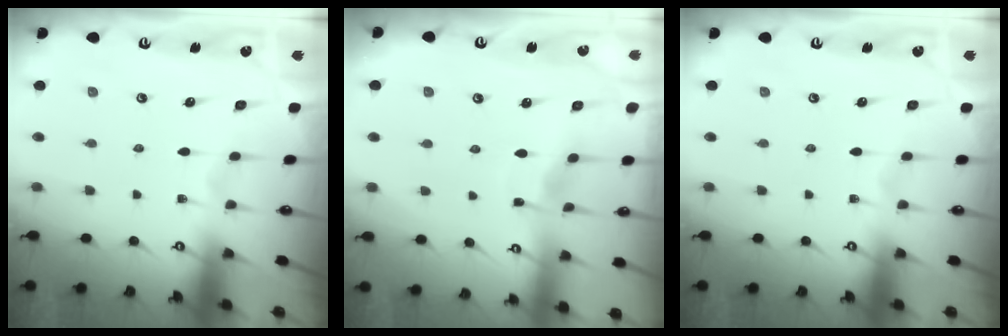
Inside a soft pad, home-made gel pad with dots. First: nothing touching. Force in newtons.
{"total": 2.4, "press": 2.4, "slide": 0.3}
{"total": 0.0}